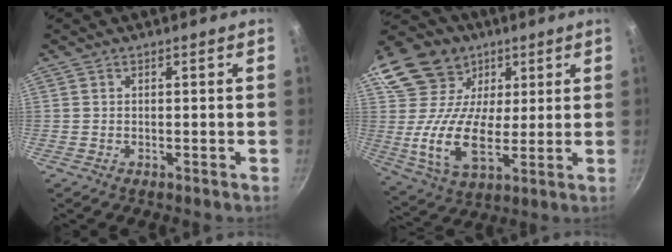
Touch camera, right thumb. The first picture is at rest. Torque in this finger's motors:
{"motor_torque": [0.25, 3.94, 1.70, 0.30, 0.22]}